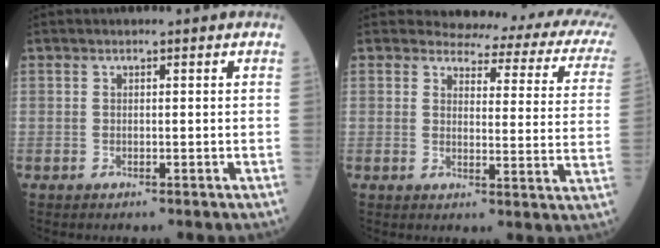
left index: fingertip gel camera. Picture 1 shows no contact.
{"total": 14.8, "force": [13.5, 3.0, 5.3], "torque": [-0.042, -0.058, 0.122]}